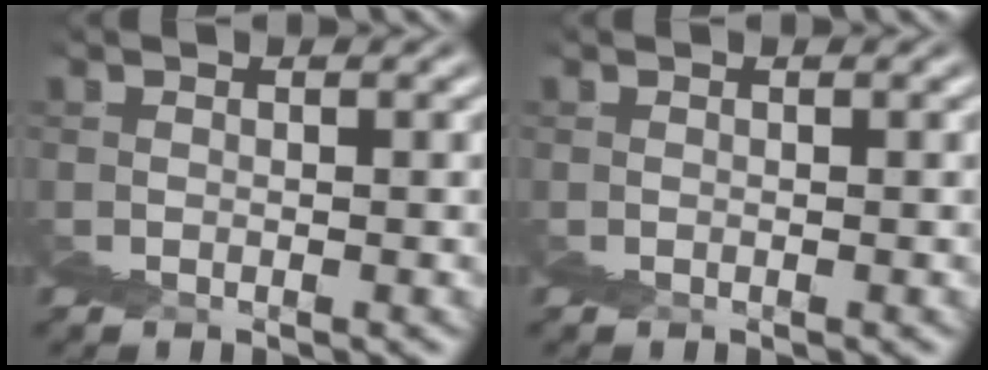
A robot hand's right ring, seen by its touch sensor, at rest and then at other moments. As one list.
[{"total": 0.0}]